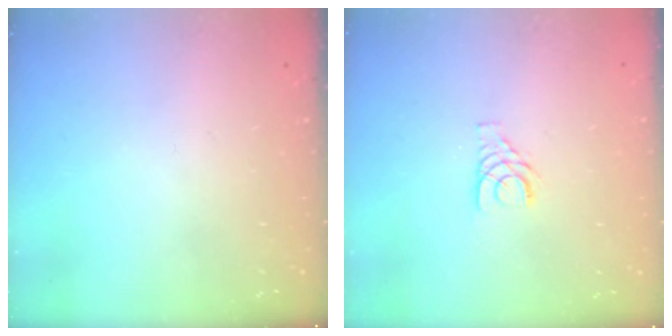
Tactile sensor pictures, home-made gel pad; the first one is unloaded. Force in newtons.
{"total": 4.4, "press": 4.3, "slide": 0.4}